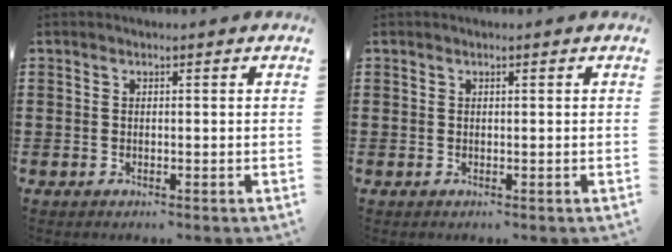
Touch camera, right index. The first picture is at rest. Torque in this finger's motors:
{"motor_torque": [-0.36, 0.13, 0.02, -0.01]}